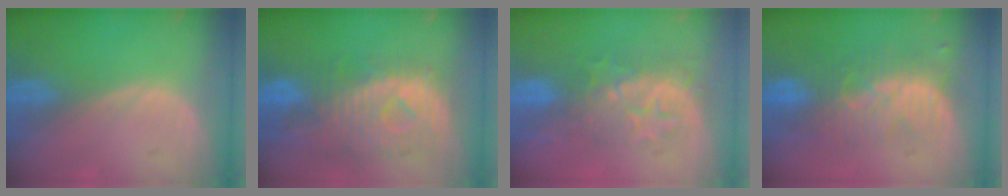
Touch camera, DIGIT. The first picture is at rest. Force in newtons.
{"total": 10.6, "press": 9.5, "slide": 4.7}
{"total": 8.5, "press": 7.9, "slide": 3.2}
{"total": 8.2, "press": 7.8, "slide": 2.5}